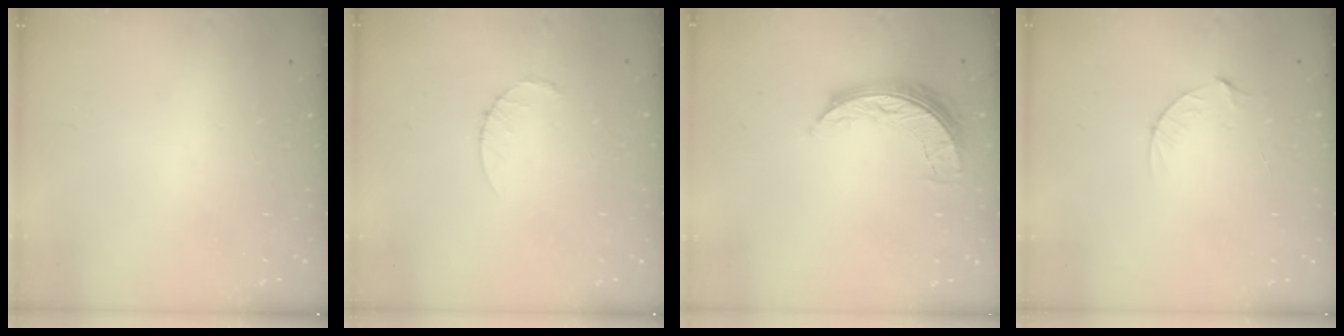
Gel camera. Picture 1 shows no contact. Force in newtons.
{"total": 2.5, "press": 2.5, "slide": 0.3}
{"total": 7.2, "press": 7.2, "slide": 0.3}
{"total": 3.7, "press": 3.7, "slide": 0.4}